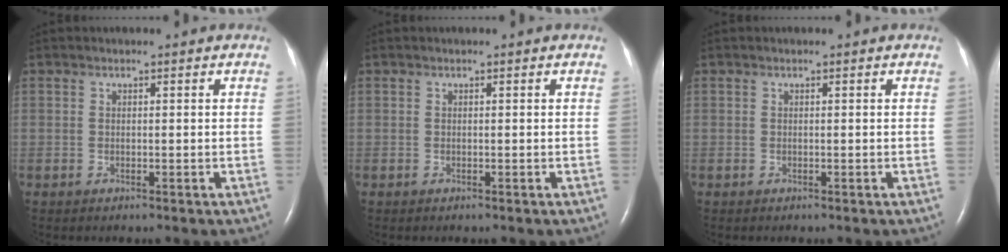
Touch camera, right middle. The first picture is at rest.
{"total": 0.0}
{"total": 0.0}